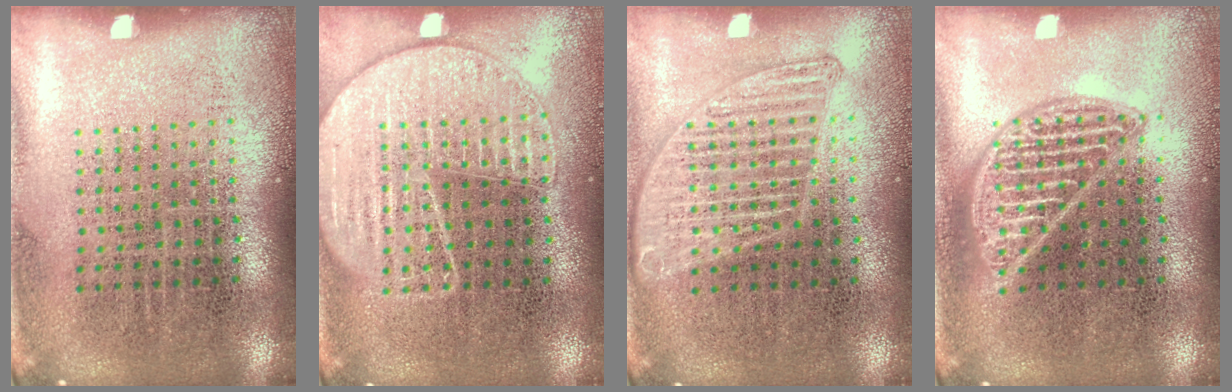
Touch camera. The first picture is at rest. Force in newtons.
{"total": 1.5, "press": 1.5, "slide": 0.1}
{"total": 1.2, "press": 1.2, "slide": 0.1}
{"total": 2.3, "press": 2.3, "slide": 0.3}